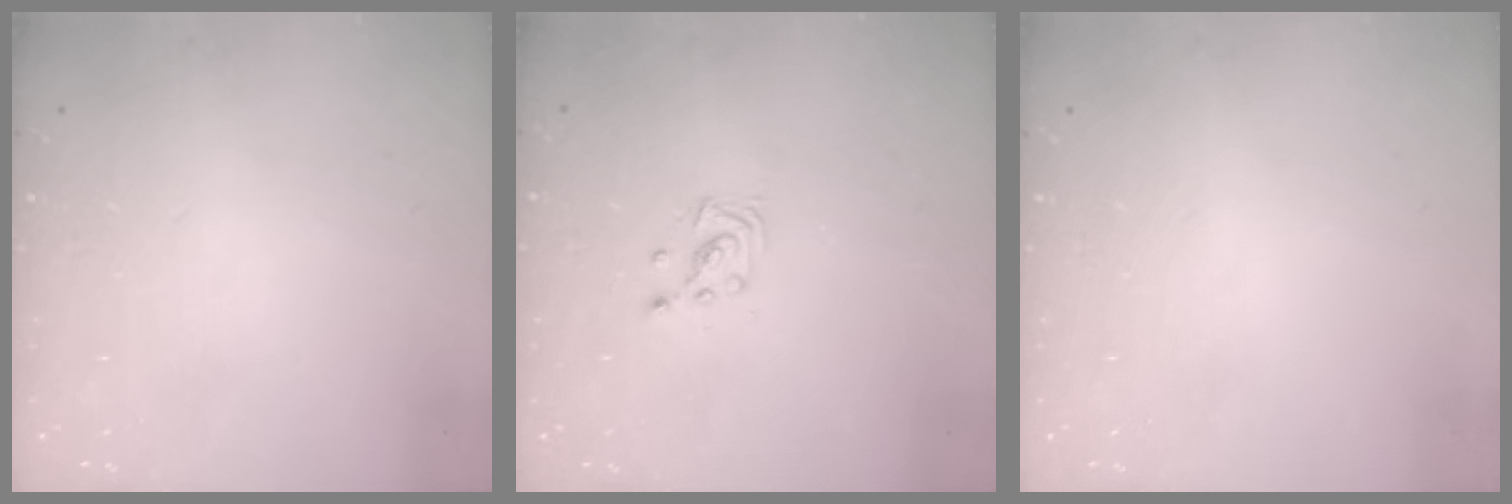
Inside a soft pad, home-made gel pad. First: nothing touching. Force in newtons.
{"total": 3.4, "press": 3.4, "slide": 0.3}
{"total": 0.0}